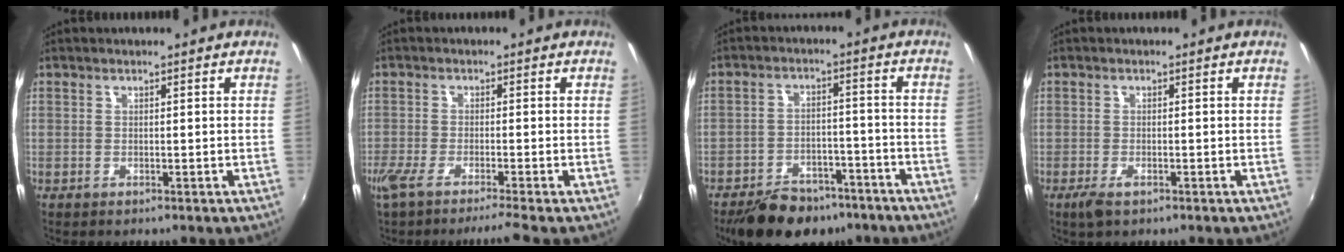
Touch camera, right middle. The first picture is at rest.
{"total": 5.9, "force": [-4.7, -0.5, 3.5], "torque": [-0.081, -0.023, -0.089]}
{"total": 14.6, "force": [-11.0, 7.0, 6.6], "torque": [-0.143, -0.001, -0.153]}
{"total": 2.6, "force": [-1.6, 1.0, 1.8], "torque": [-0.040, -0.009, -0.029]}